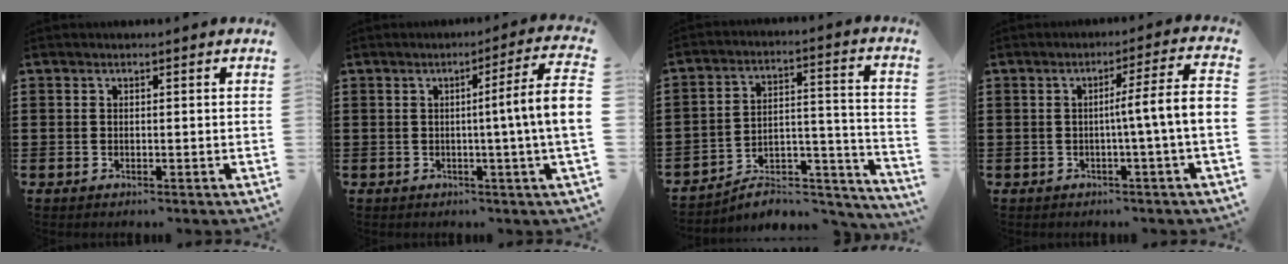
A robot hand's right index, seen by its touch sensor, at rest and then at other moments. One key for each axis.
{"total": 6.8, "fx": -0.2, "fy": -1.1, "fz": 6.7, "tx": -0.102, "ty": -0.018, "tz": -0.011}
{"total": 5.5, "fx": -4.7, "fy": 2.1, "fz": 2.0, "tx": -0.033, "ty": 0.004, "tz": -0.091}
{"total": 6.6, "fx": -0.8, "fy": -0.6, "fz": 6.5, "tx": -0.108, "ty": -0.013, "tz": -0.019}